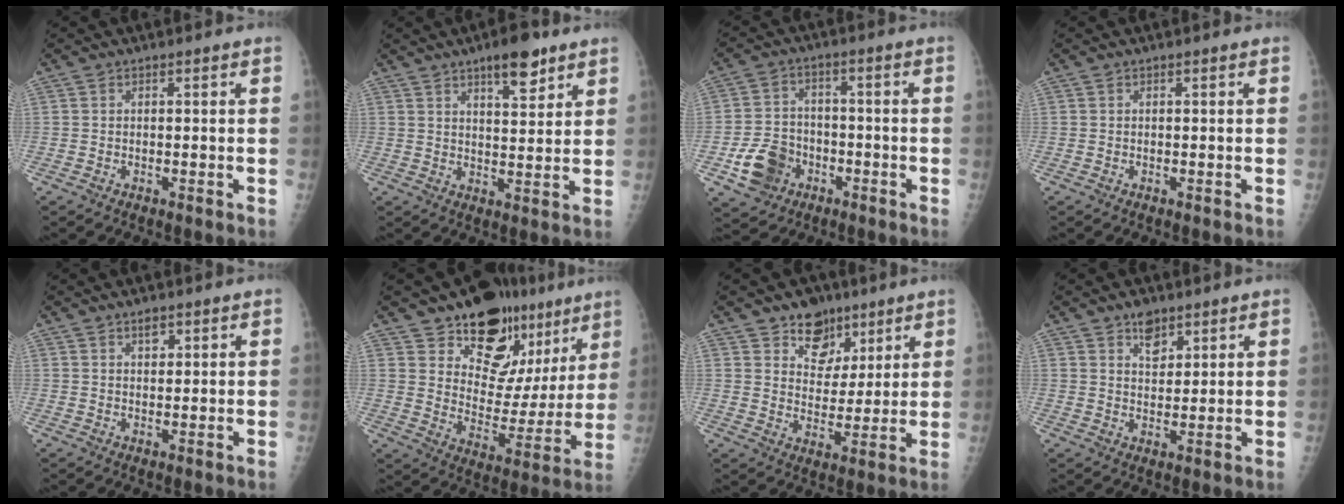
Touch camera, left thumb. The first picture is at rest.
{"total": 8.2, "force": [5.3, 2.7, 5.6], "torque": [-0.067, -0.030, 0.078]}
{"total": 9.6, "force": [-4.0, 7.7, 4.1], "torque": [-0.057, 0.021, -0.066]}
{"total": 0.0}
{"total": 2.2, "force": [1.4, 1.2, 1.2], "torque": [-0.010, -0.008, 0.022]}
{"total": 20.7, "force": [13.8, 11.9, 9.8], "torque": [-0.087, -0.072, 0.203]}
{"total": 9.2, "force": [6.0, 6.4, 2.5], "torque": [-0.001, -0.034, 0.101]}
{"total": 4.6, "force": [3.1, 2.6, 2.2], "torque": [-0.014, -0.021, 0.052]}